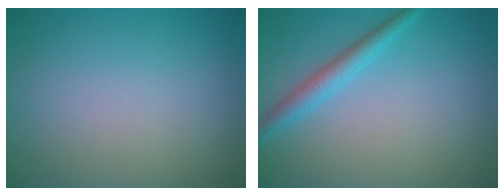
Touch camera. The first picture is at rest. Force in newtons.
{"total": 2.5, "press": 2.5, "slide": 0.0}